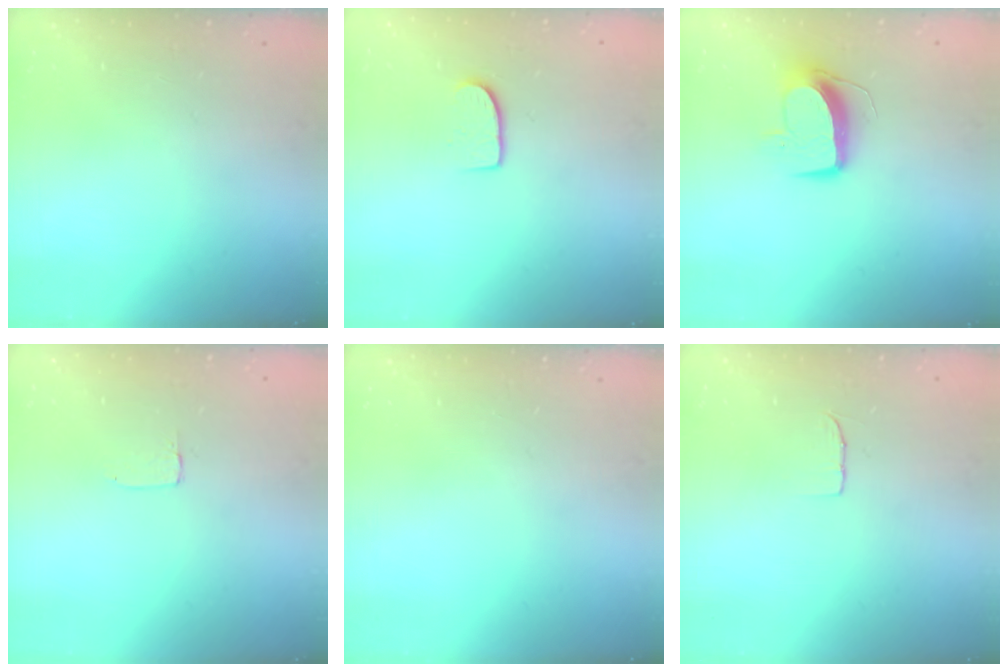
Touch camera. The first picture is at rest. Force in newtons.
{"total": 7.3, "press": 7.3, "slide": 0.6}
{"total": 9.8, "press": 9.7, "slide": 1.0}
{"total": 1.2, "press": 1.2, "slide": 0.0}
{"total": 0.0}
{"total": 4.4, "press": 4.3, "slide": 0.4}